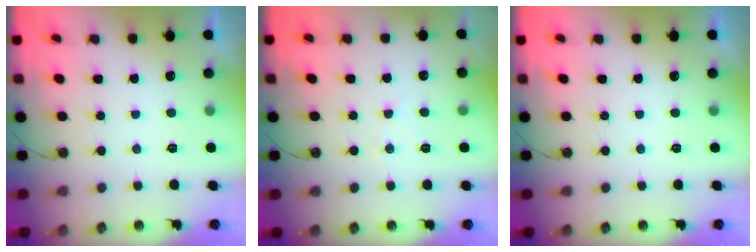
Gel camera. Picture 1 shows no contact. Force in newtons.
{"total": 4.6, "press": 4.6, "slide": 0.6}
{"total": 0.0}